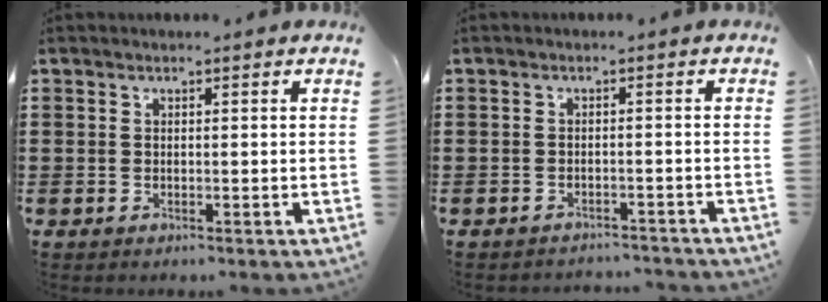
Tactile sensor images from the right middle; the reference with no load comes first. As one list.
[{"total": 1.8, "force": [-1.8, 0.2, -0.1], "torque": [-0.004, 0.002, -0.040]}]